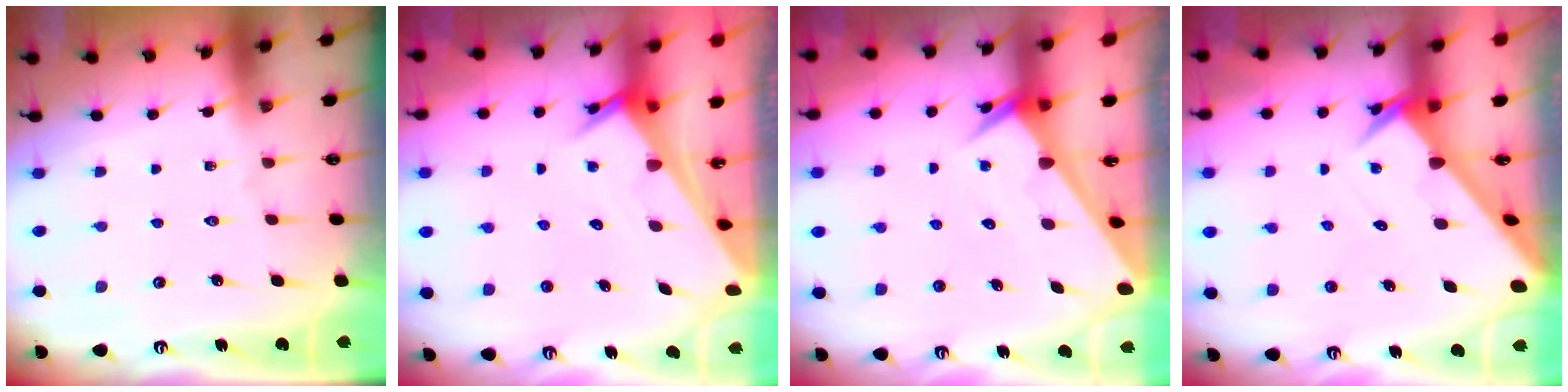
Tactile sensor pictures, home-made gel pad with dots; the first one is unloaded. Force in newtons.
{"total": 4.6, "press": 4.6, "slide": 0.2}
{"total": 2.9, "press": 2.9, "slide": 0.0}
{"total": 3.0, "press": 3.0, "slide": 0.2}